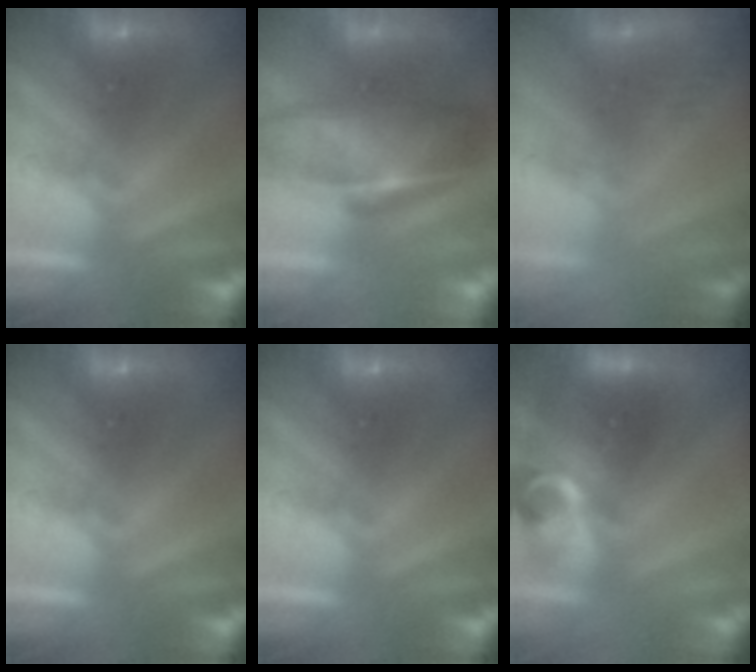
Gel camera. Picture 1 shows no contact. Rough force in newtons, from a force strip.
{"total": 9.3}
{"total": 3.3}
{"total": 0.0}
{"total": 0.0}
{"total": 6.2}